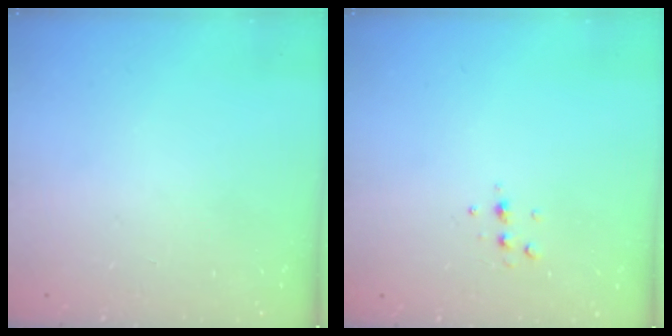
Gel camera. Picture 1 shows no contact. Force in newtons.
{"total": 4.0, "press": 3.9, "slide": 0.9}